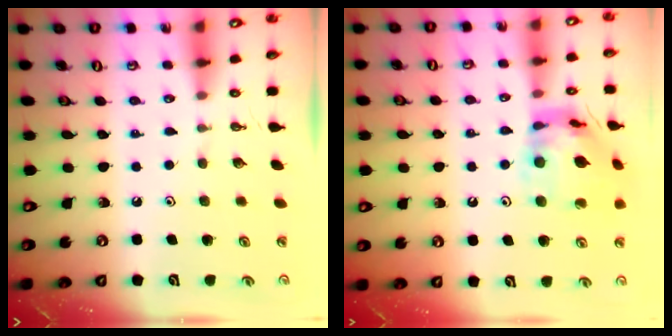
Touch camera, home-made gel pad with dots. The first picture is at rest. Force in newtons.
{"total": 15.0, "press": 14.9, "slide": 1.6}